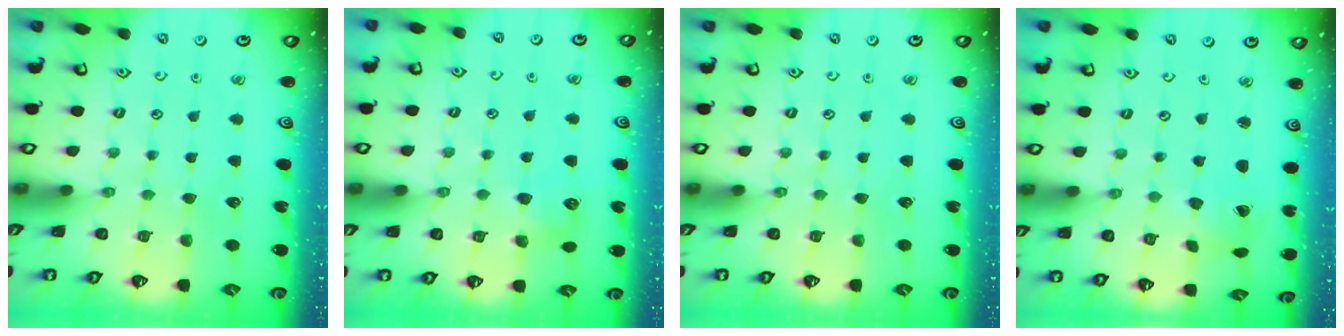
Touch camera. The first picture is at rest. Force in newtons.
{"total": 5.6, "press": 5.6, "slide": 0.5}
{"total": 0.0}
{"total": 1.2, "press": 1.2, "slide": 0.2}